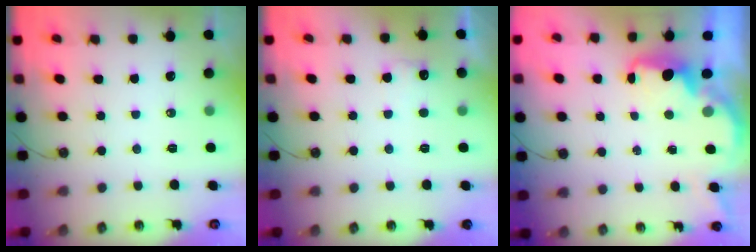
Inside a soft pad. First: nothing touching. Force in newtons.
{"total": 6.4, "press": 6.3, "slide": 1.2}
{"total": 2.3, "press": 2.1, "slide": 0.9}